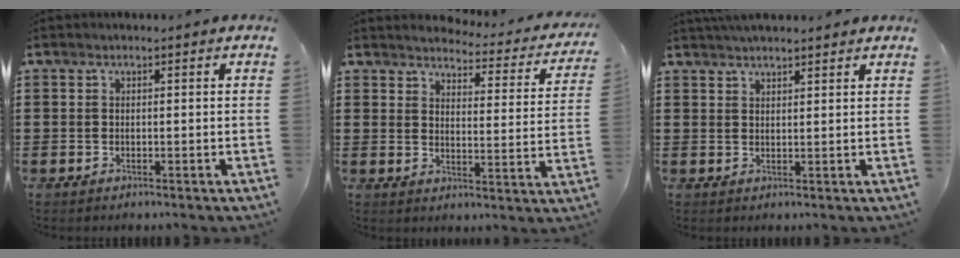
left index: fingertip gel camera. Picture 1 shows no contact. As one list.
[{"total": 2.9, "force": [2.8, -0.1, 0.5], "torque": [-0.021, -0.029, 0.041]}, {"total": 2.3, "force": [2.3, 0.1, 0.3], "torque": [-0.012, -0.001, 0.044]}]